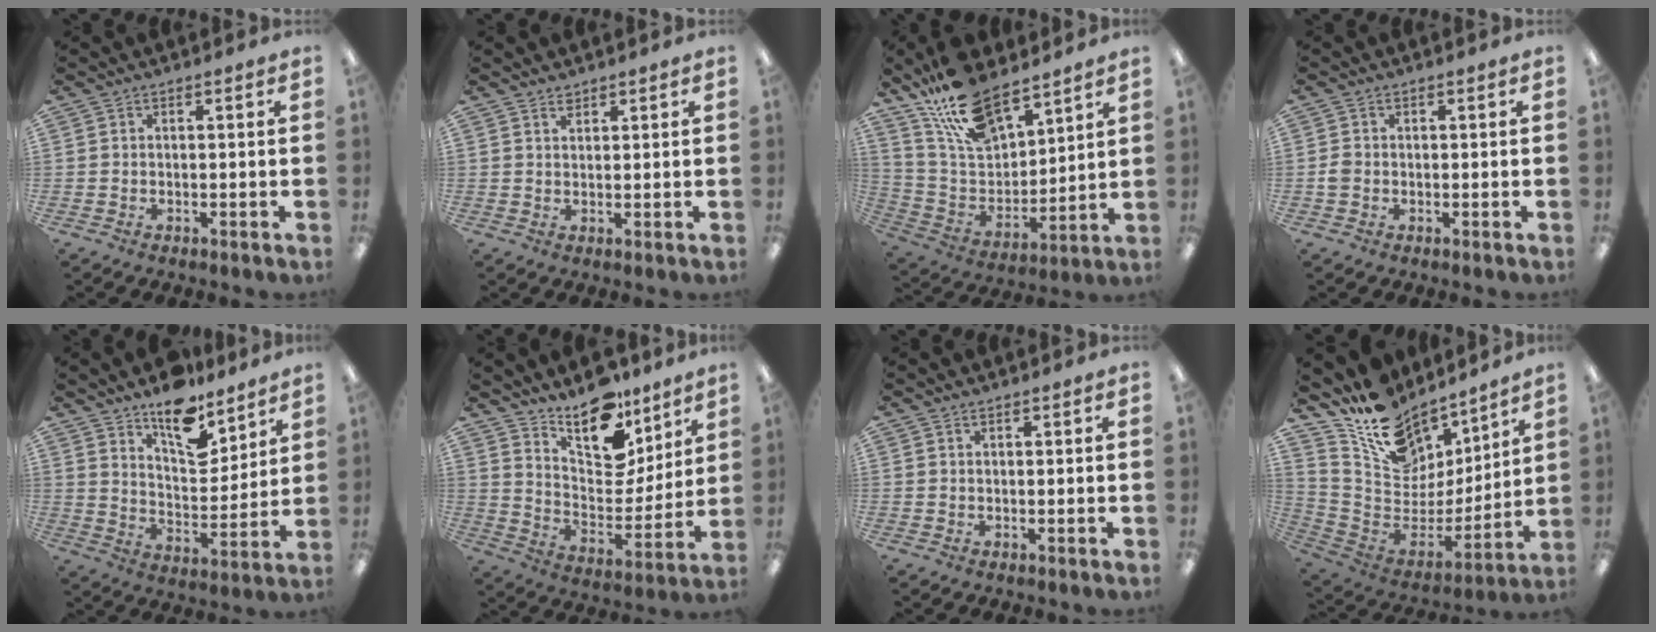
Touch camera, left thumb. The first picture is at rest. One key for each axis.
{"total": 1.7, "fx": 1.6, "fy": 0.7, "fz": 0.3, "tx": 0.000, "ty": -0.005, "tz": 0.029}
{"total": 17.9, "fx": 13.7, "fy": 7.6, "fz": 8.5, "tx": -0.178, "ty": -0.069, "tz": 0.251}
{"total": 1.9, "fx": -0.3, "fy": 1.6, "fz": 0.9, "tx": -0.015, "ty": 0.004, "tz": -0.006}
{"total": 13.3, "fx": 10.6, "fy": 5.4, "fz": 5.8, "tx": -0.085, "ty": -0.074, "tz": 0.191}
{"total": 15.6, "fx": 12.8, "fy": 6.7, "fz": 5.8, "tx": -0.093, "ty": -0.101, "tz": 0.232}
{"total": 0.6, "fx": 0.5, "fy": 0.2, "fz": 0.3, "tx": -0.006, "ty": 0.002, "tz": 0.009}
{"total": 16.5, "fx": 12.5, "fy": 9.4, "fz": 5.3, "tx": -0.118, "ty": -0.100, "tz": 0.231}